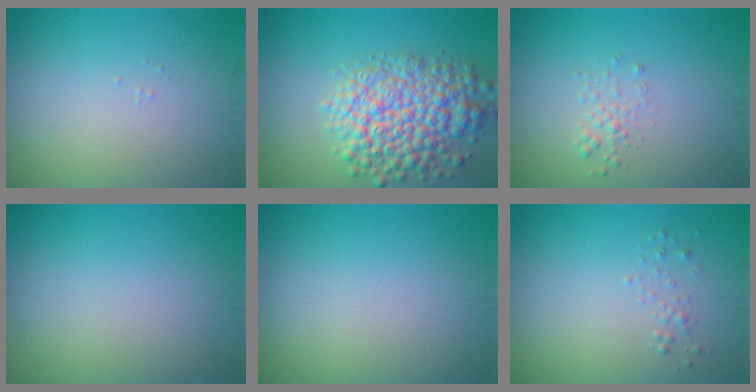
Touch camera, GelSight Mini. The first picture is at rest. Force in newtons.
{"total": 7.8, "press": 7.8, "slide": 0.3}
{"total": 1.1, "press": 1.1, "slide": 0.1}
{"total": 0.0}
{"total": 0.0}
{"total": 0.7, "press": 0.7, "slide": 0.1}